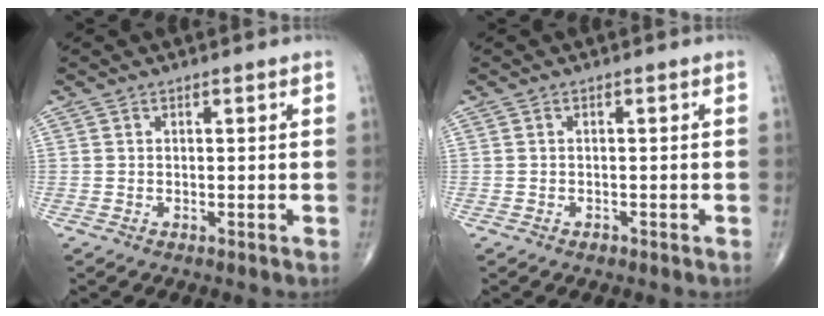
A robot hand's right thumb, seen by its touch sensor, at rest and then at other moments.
{"total": 0.9, "force": [-0.5, 0.6, 0.3], "torque": [-0.004, 0.001, -0.009]}